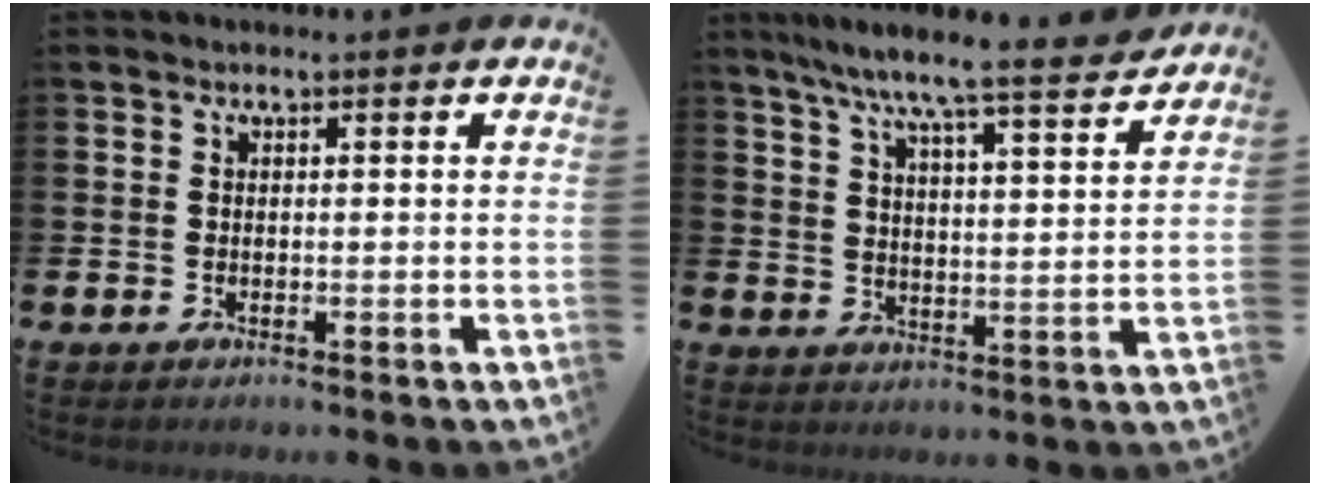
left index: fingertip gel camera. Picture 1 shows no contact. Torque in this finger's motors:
{"motor_torque": [0.81, -1.33, 0.93, 0.21]}